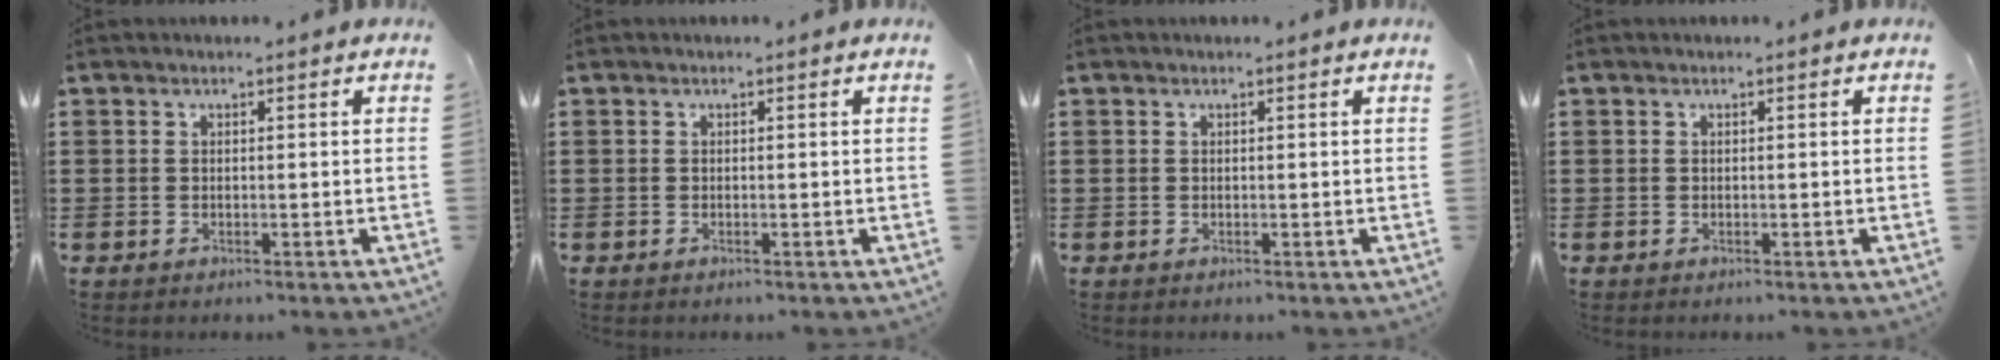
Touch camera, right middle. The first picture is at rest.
{"total": 0.0}
{"total": 0.0}
{"total": 0.0}